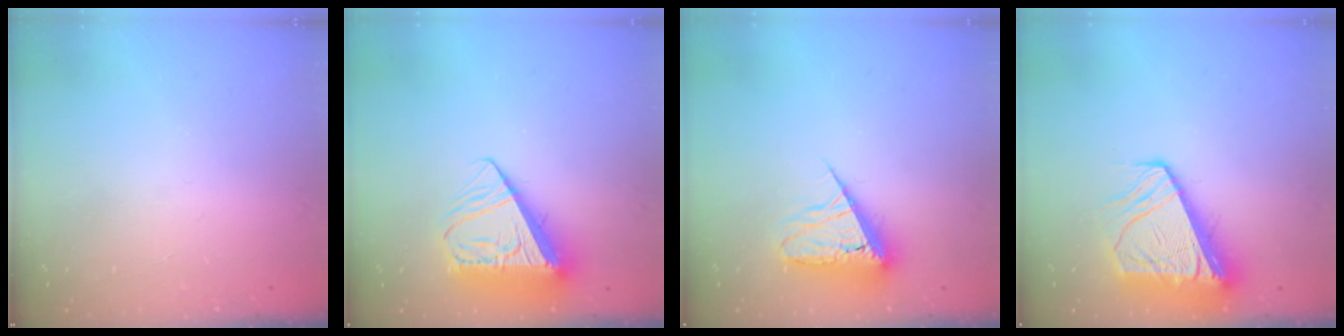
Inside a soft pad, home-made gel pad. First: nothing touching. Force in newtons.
{"total": 12.8, "press": 12.7, "slide": 1.8}
{"total": 7.9, "press": 7.9, "slide": 1.0}
{"total": 12.4, "press": 12.3, "slide": 1.4}